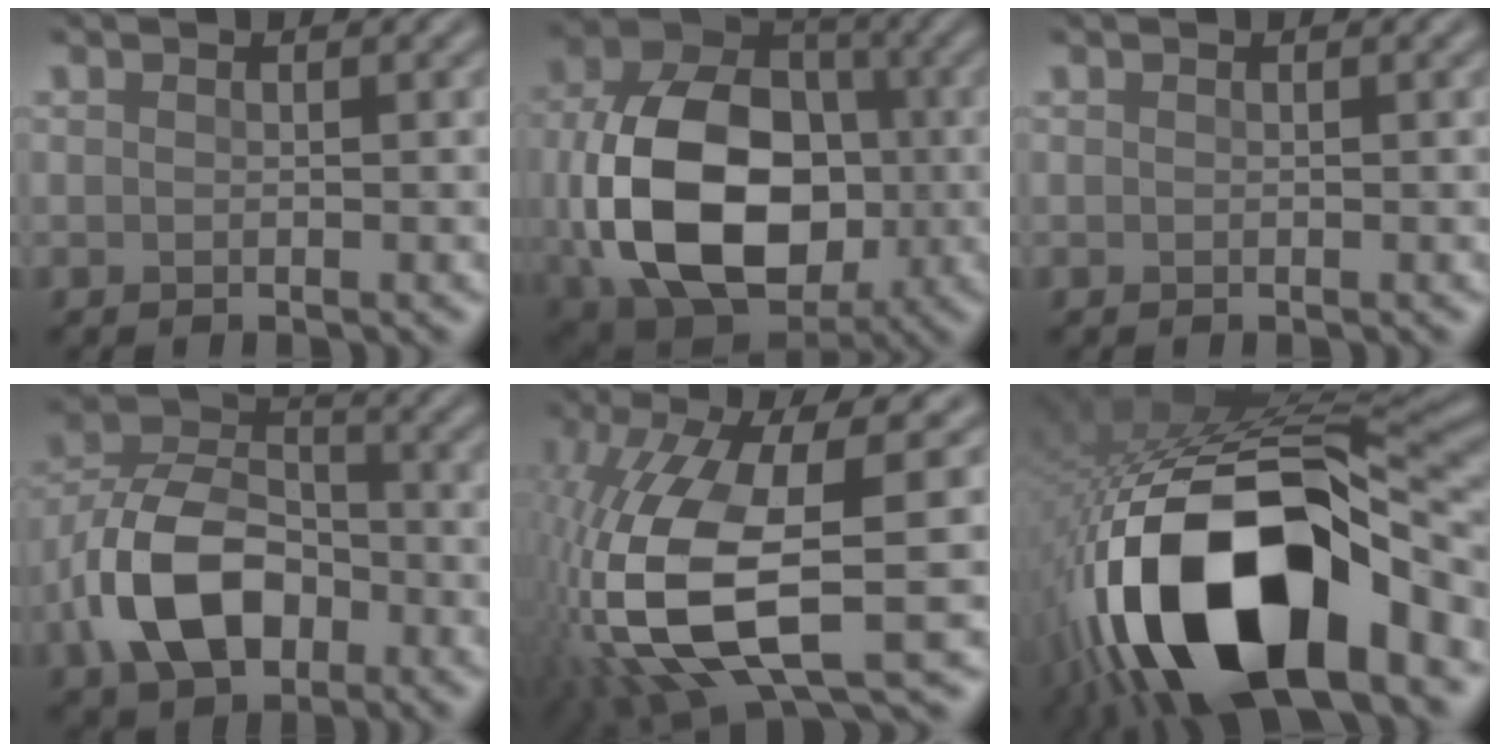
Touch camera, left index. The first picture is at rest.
{"total": 15.1, "force": [-1.4, 11.1, 10.2], "torque": [-0.205, -0.026, -0.025]}
{"total": 0.0}
{"total": 9.0, "force": [-3.3, 5.8, 6.1], "torque": [-0.120, 0.013, -0.073]}
{"total": 12.9, "force": [-2.1, 4.5, 11.9], "torque": [-0.266, -0.018, -0.035]}
{"total": 18.1, "force": [-7.1, 7.8, 14.8], "torque": [-0.269, -0.007, -0.110]}